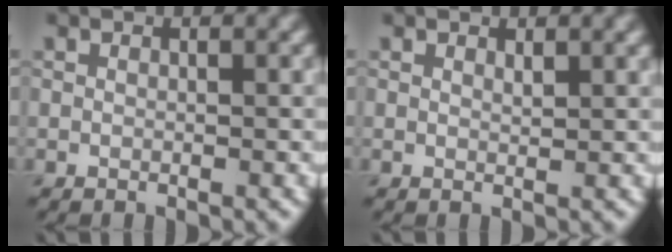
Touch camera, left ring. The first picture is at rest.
{"total": 0.7, "force": [0.6, 0.1, 0.4], "torque": [-0.005, -0.003, 0.011]}